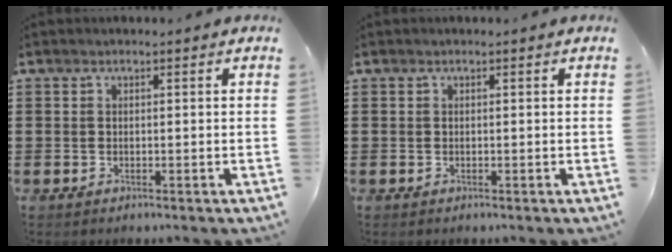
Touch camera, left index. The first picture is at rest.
{"total": 0.0}